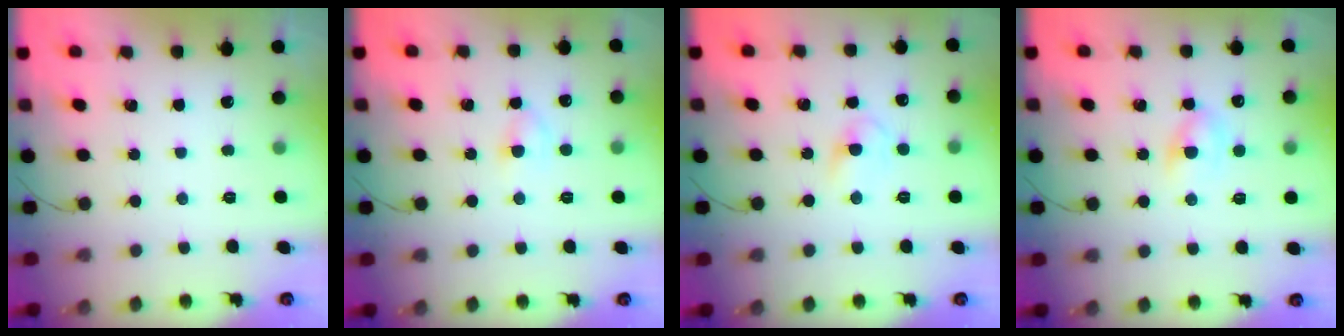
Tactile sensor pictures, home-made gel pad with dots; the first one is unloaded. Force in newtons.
{"total": 3.3, "press": 2.9, "slide": 1.5}
{"total": 3.9, "press": 3.7, "slide": 1.3}
{"total": 4.9, "press": 4.7, "slide": 1.1}